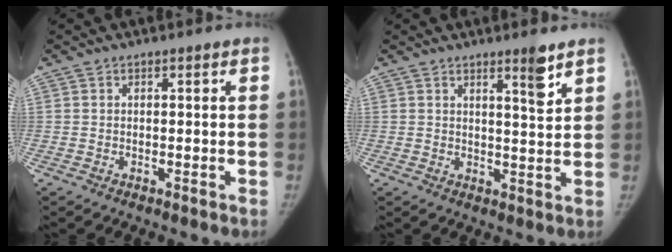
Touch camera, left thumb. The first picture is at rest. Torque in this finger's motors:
{"motor_torque": [0.71, 0.40, 0.53, -0.93, 0.12]}